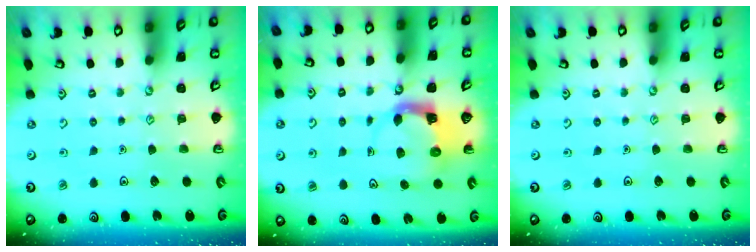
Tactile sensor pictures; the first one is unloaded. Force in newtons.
{"total": 3.9, "press": 3.8, "slide": 0.6}
{"total": 0.0}